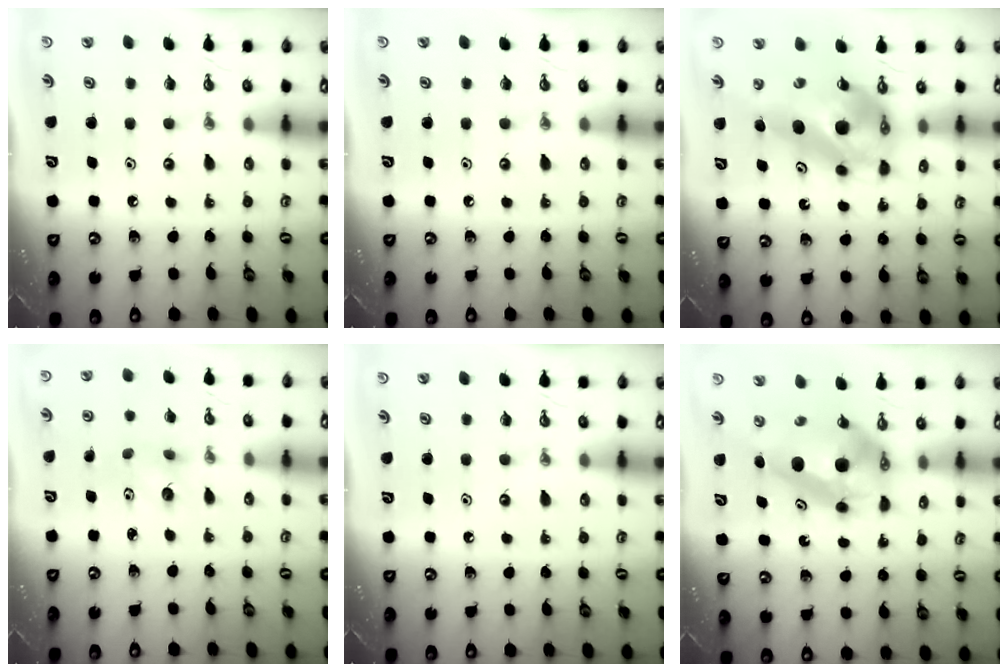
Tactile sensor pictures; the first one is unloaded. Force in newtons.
{"total": 0.0}
{"total": 13.9, "press": 13.8, "slide": 1.3}
{"total": 6.2, "press": 5.2, "slide": 3.5}
{"total": 0.0}
{"total": 7.2, "press": 7.1, "slide": 0.9}